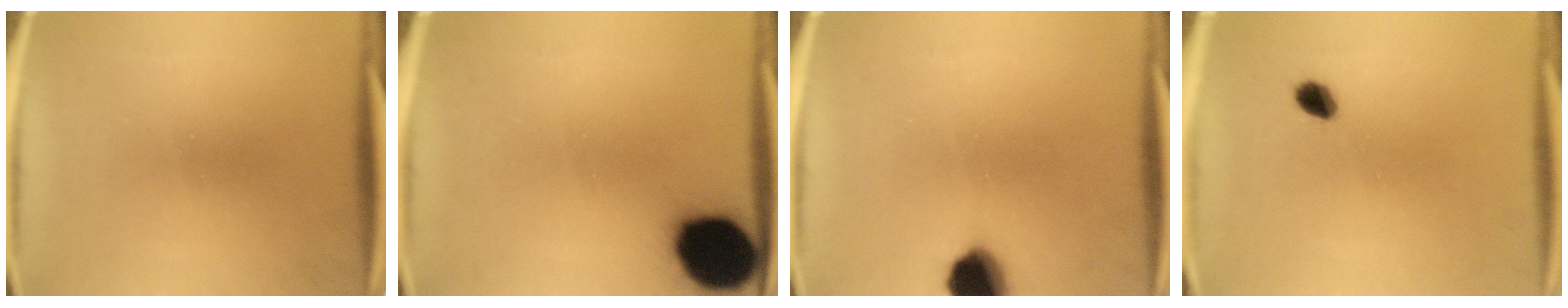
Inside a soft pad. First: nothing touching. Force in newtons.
{"total": 17.8}
{"total": 9.6}
{"total": 2.9}